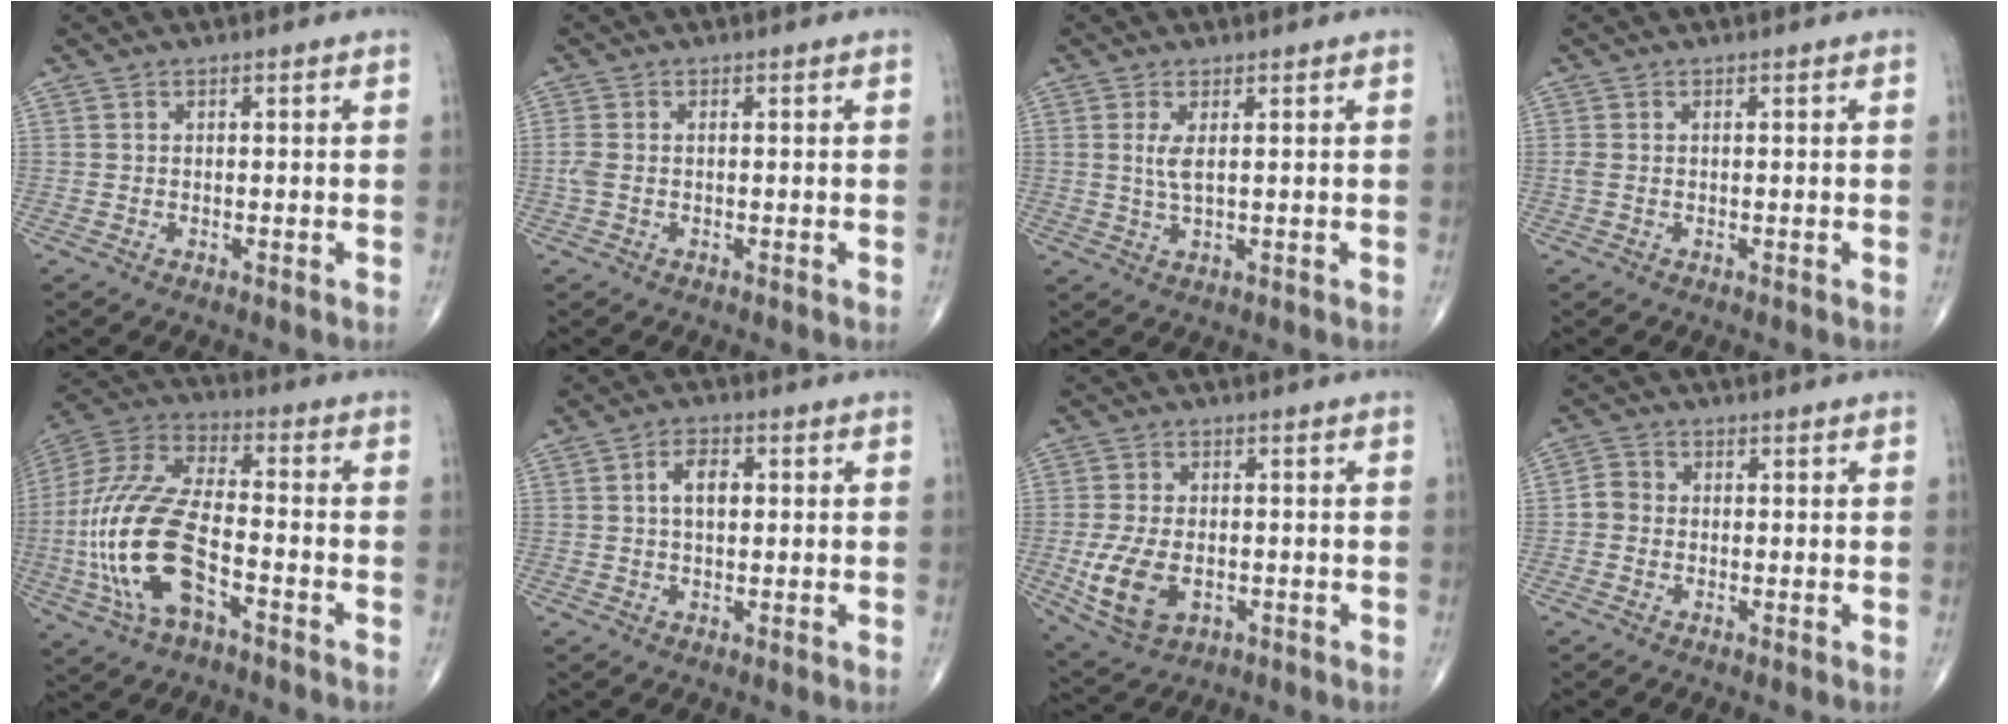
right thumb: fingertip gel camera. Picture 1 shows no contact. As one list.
[{"total": 2.2, "force": [-0.2, 1.2, 1.8], "torque": [-0.060, 0.005, -0.005]}, {"total": 2.9, "force": [0.7, 0.7, 2.7], "torque": [-0.064, -0.007, 0.019]}, {"total": 1.1, "force": [0.0, 0.6, 1.0], "torque": [-0.032, 0.006, 0.001]}, {"total": 20.6, "force": [-5.9, 9.1, 17.5], "torque": [-0.390, 0.026, -0.107]}, {"total": 4.6, "force": [0.7, 2.6, 3.7], "torque": [-0.065, 0.007, 0.008]}, {"total": 10.0, "force": [-2.3, 6.2, 7.5], "torque": [-0.151, -0.002, -0.032]}, {"total": 3.0, "force": [-0.5, 2.7, 1.3], "torque": [-0.013, 0.008, -0.016]}]